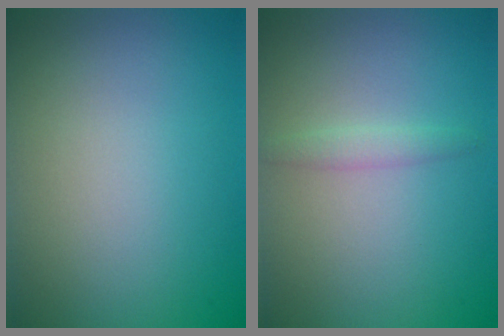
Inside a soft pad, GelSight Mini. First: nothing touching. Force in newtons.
{"total": 1.3, "press": 1.3, "slide": 0.0}